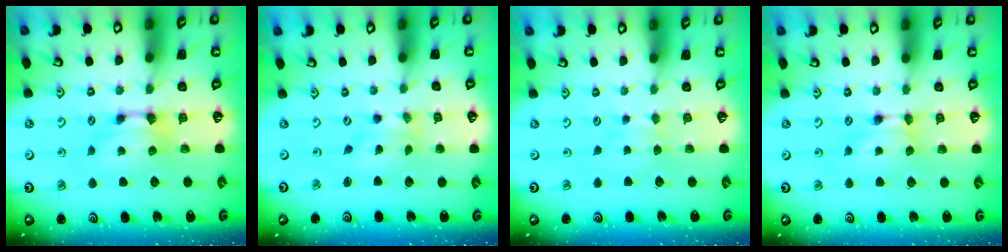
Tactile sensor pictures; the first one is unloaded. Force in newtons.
{"total": 2.2, "press": 2.0, "slide": 1.0}
{"total": 2.2, "press": 2.2, "slide": 0.4}
{"total": 0.0}